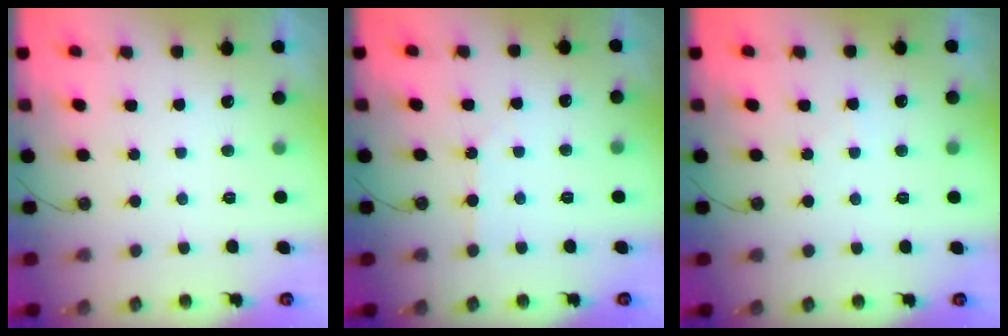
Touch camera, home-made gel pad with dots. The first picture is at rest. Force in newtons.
{"total": 4.2, "press": 4.2, "slide": 0.6}
{"total": 3.6, "press": 3.6, "slide": 0.5}